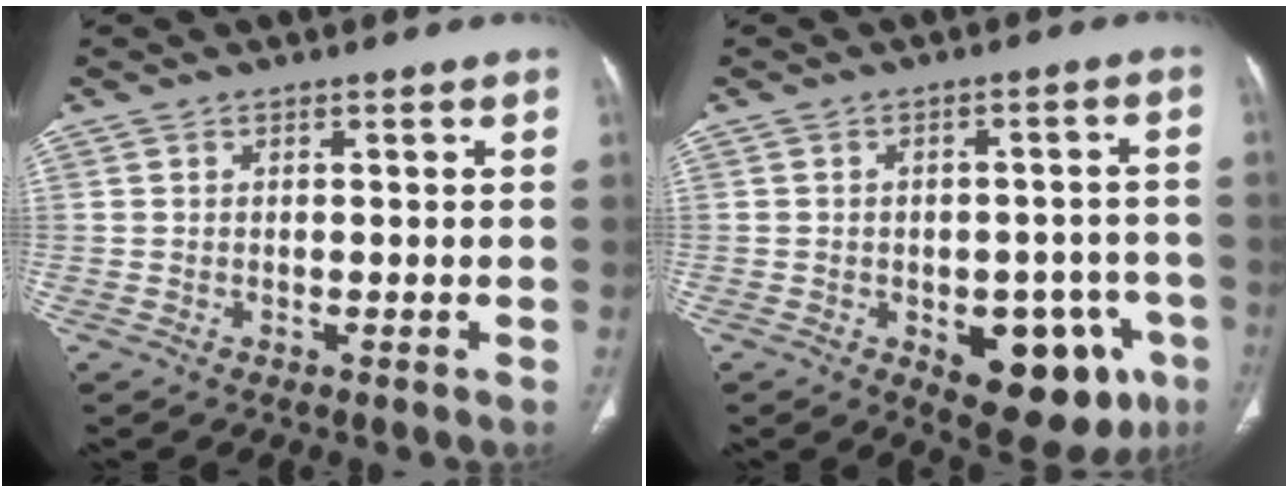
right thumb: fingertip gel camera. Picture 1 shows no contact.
{"total": 15.4, "force": [-6.2, 8.1, 11.5], "torque": [-0.107, 0.024, -0.067]}